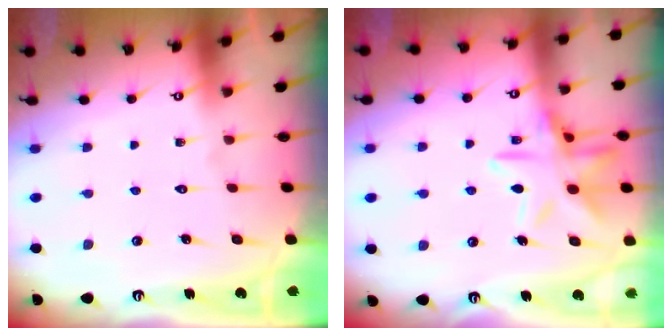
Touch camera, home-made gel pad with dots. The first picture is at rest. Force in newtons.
{"total": 14.4, "press": 14.4, "slide": 1.1}